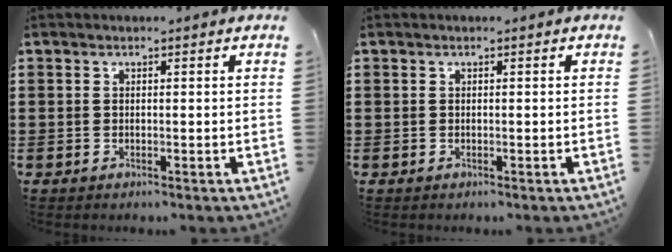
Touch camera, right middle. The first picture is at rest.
{"total": 0.0}